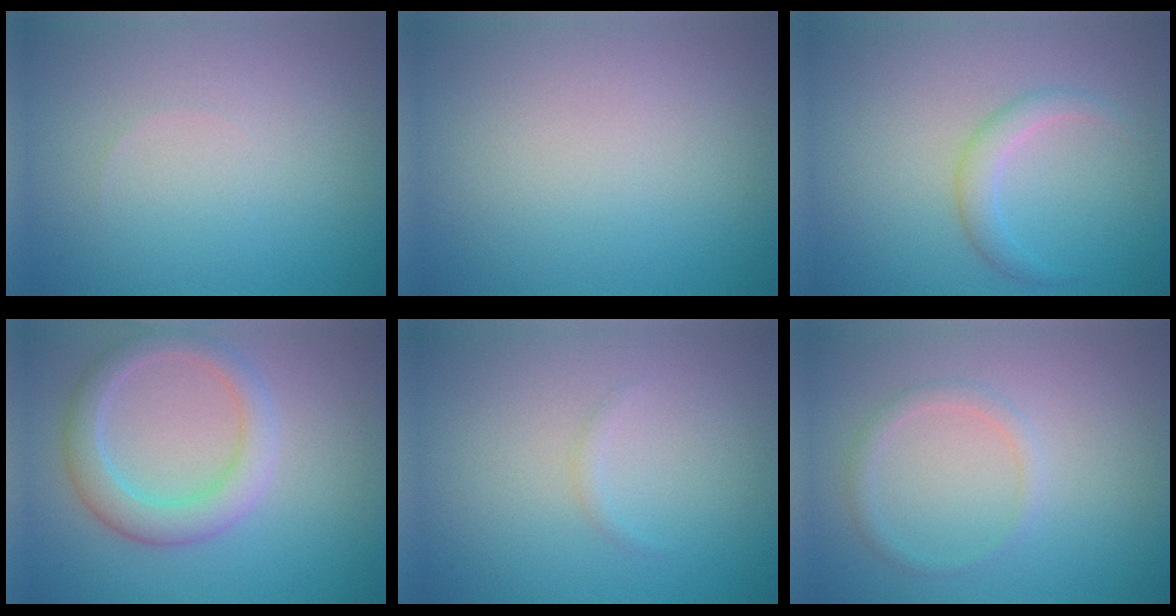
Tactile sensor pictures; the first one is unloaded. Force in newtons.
{"total": 0.0}
{"total": 1.9, "press": 1.9, "slide": 0.2}
{"total": 3.9, "press": 3.9, "slide": 0.5}
{"total": 0.5, "press": 0.5, "slide": 0.0}
{"total": 1.4, "press": 1.4, "slide": 0.1}